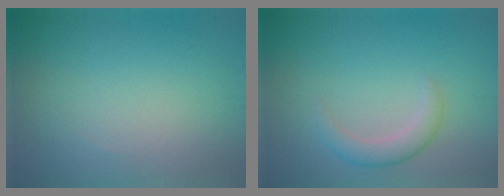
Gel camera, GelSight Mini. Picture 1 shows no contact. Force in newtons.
{"total": 2.3, "press": 2.3, "slide": 0.1}